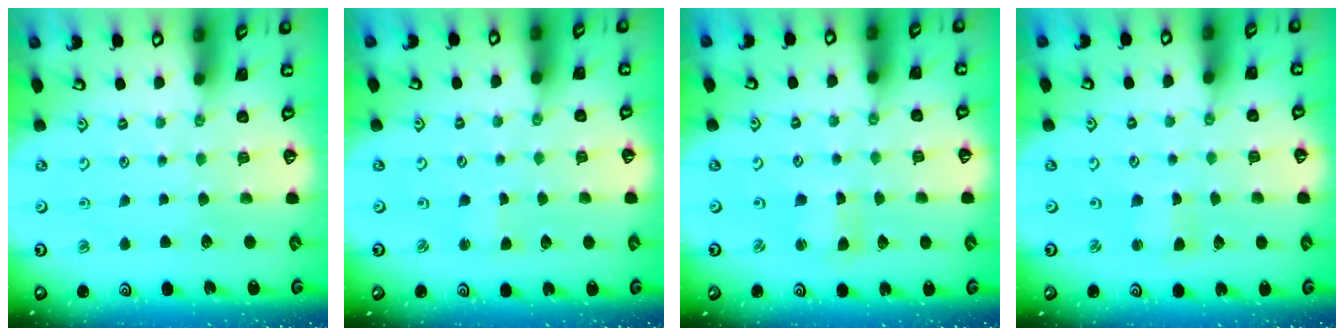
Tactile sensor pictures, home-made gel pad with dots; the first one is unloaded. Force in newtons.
{"total": 1.3, "press": 1.2, "slide": 0.1}
{"total": 2.1, "press": 2.1, "slide": 0.3}
{"total": 2.2, "press": 2.2, "slide": 0.2}